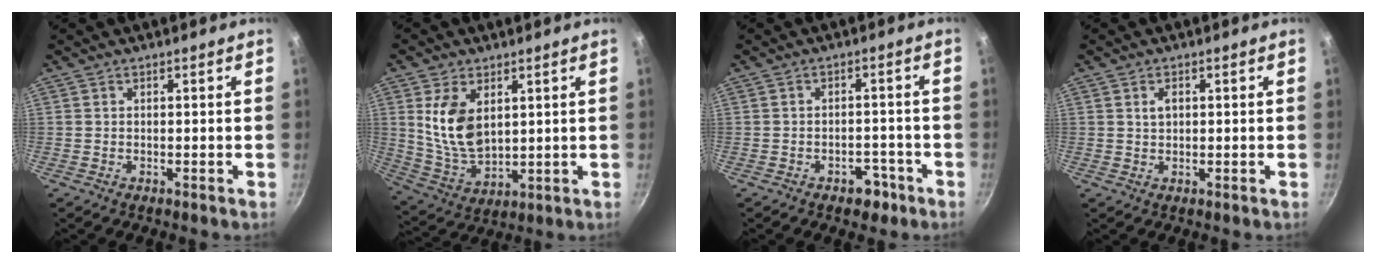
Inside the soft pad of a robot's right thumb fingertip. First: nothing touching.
{"total": 11.5, "force": [3.2, 6.8, 8.7], "torque": [-0.152, -0.020, 0.078]}
{"total": 4.2, "force": [-2.6, 2.6, 2.1], "torque": [-0.009, 0.023, -0.033]}
{"total": 1.8, "force": [0.5, 1.2, 1.3], "torque": [-0.019, -0.001, 0.009]}